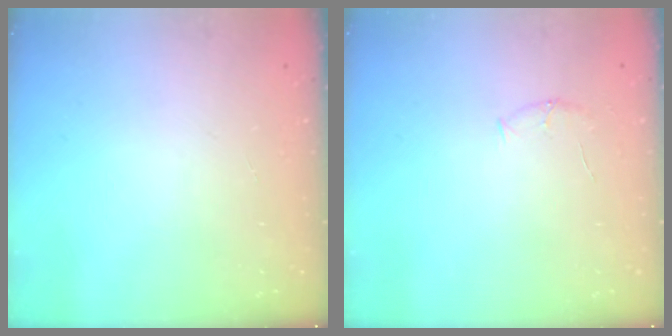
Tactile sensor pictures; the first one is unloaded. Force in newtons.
{"total": 4.7, "press": 4.4, "slide": 1.8}